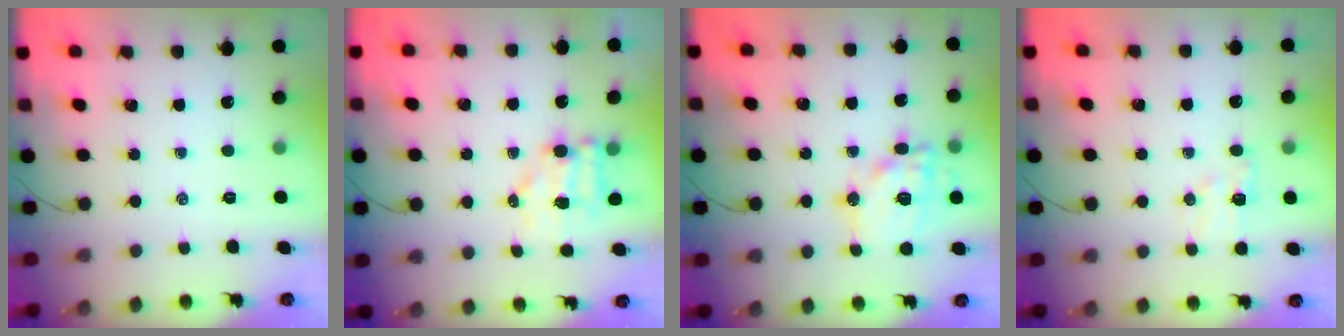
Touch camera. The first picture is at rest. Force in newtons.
{"total": 6.2, "press": 6.2, "slide": 0.7}
{"total": 15.3, "press": 15.2, "slide": 2.1}
{"total": 6.5, "press": 6.4, "slide": 1.1}